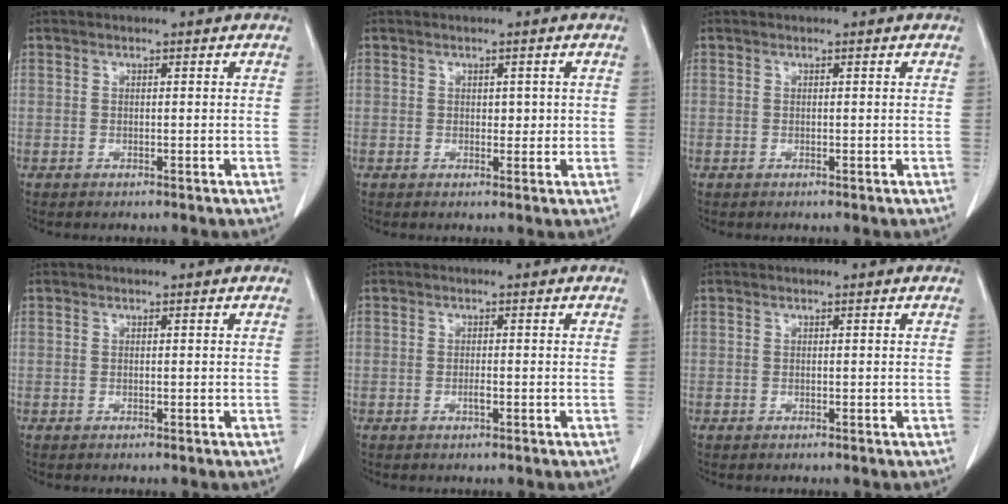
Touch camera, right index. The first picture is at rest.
{"total": 1.7, "force": [0.3, 1.1, 1.3], "torque": [-0.013, 0.000, 0.005]}
{"total": 0.0}
{"total": 0.0}
{"total": 0.8, "force": [-0.2, 0.2, 0.8], "torque": [-0.013, 0.002, -0.002]}
{"total": 0.0}